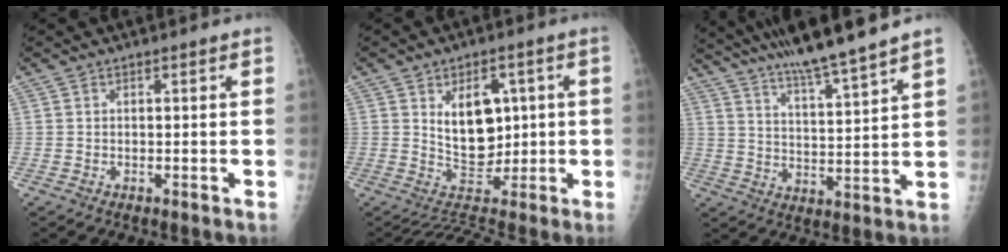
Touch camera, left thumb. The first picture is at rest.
{"total": 9.8, "force": [1.0, 7.1, 6.6], "torque": [-0.059, -0.004, 0.028]}
{"total": 13.9, "force": [11.5, 0.1, 7.8], "torque": [-0.115, -0.050, 0.191]}